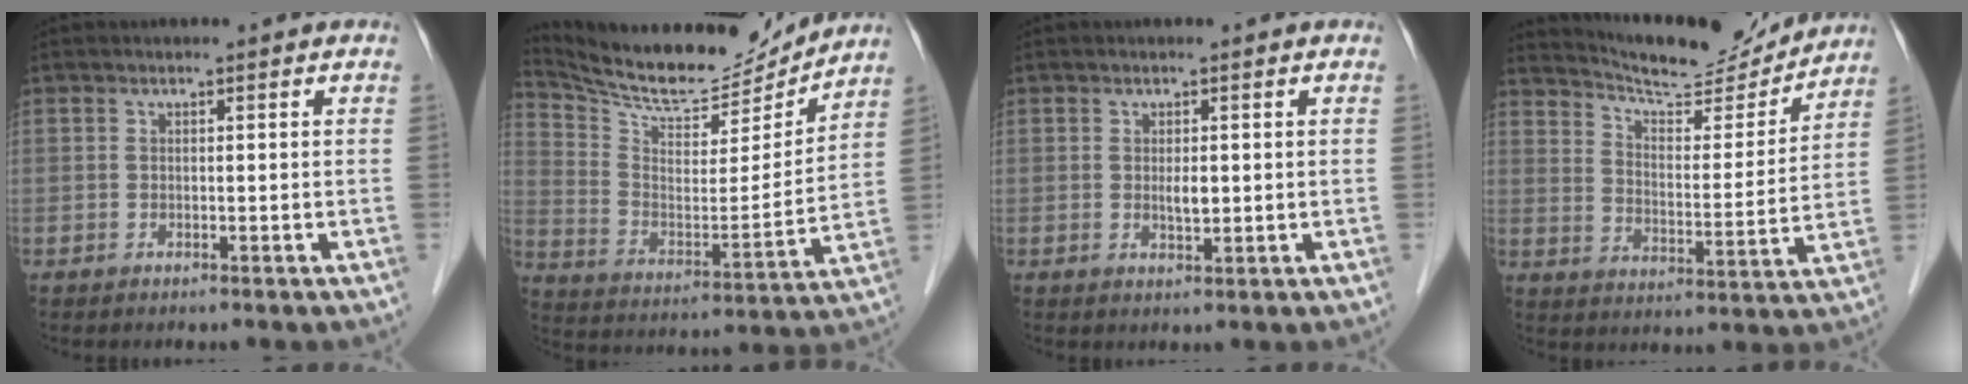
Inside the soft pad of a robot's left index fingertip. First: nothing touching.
{"total": 17.7, "force": [16.8, 3.2, 4.6], "torque": [-0.094, -0.024, 0.271]}
{"total": 1.5, "force": [0.1, 0.6, 1.4], "torque": [-0.027, -0.007, 0.004]}
{"total": 15.3, "force": [14.6, 1.9, 4.0], "torque": [-0.070, -0.013, 0.217]}